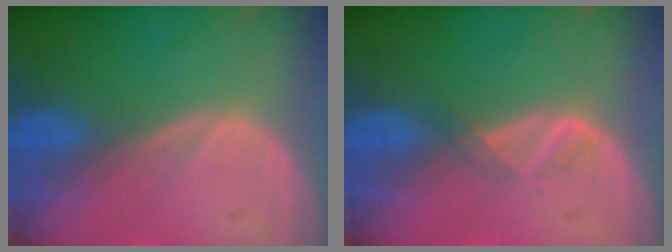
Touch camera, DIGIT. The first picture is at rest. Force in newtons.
{"total": 1.6, "press": 1.5, "slide": 0.7}